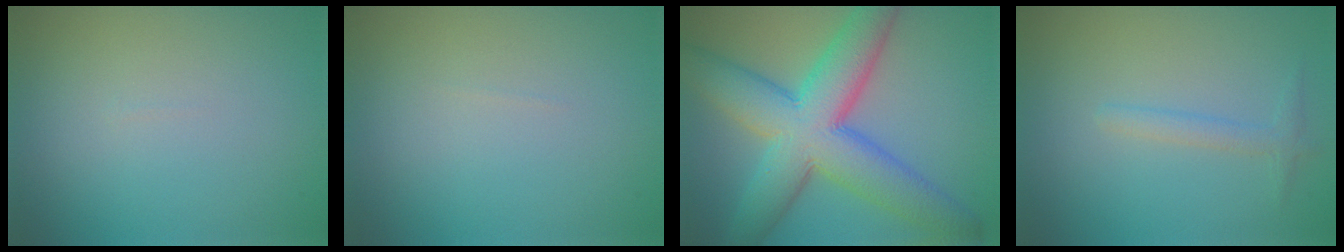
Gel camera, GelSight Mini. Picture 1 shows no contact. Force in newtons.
{"total": 0.0}
{"total": 10.6, "press": 10.6, "slide": 0.2}
{"total": 1.4, "press": 1.4, "slide": 0.0}